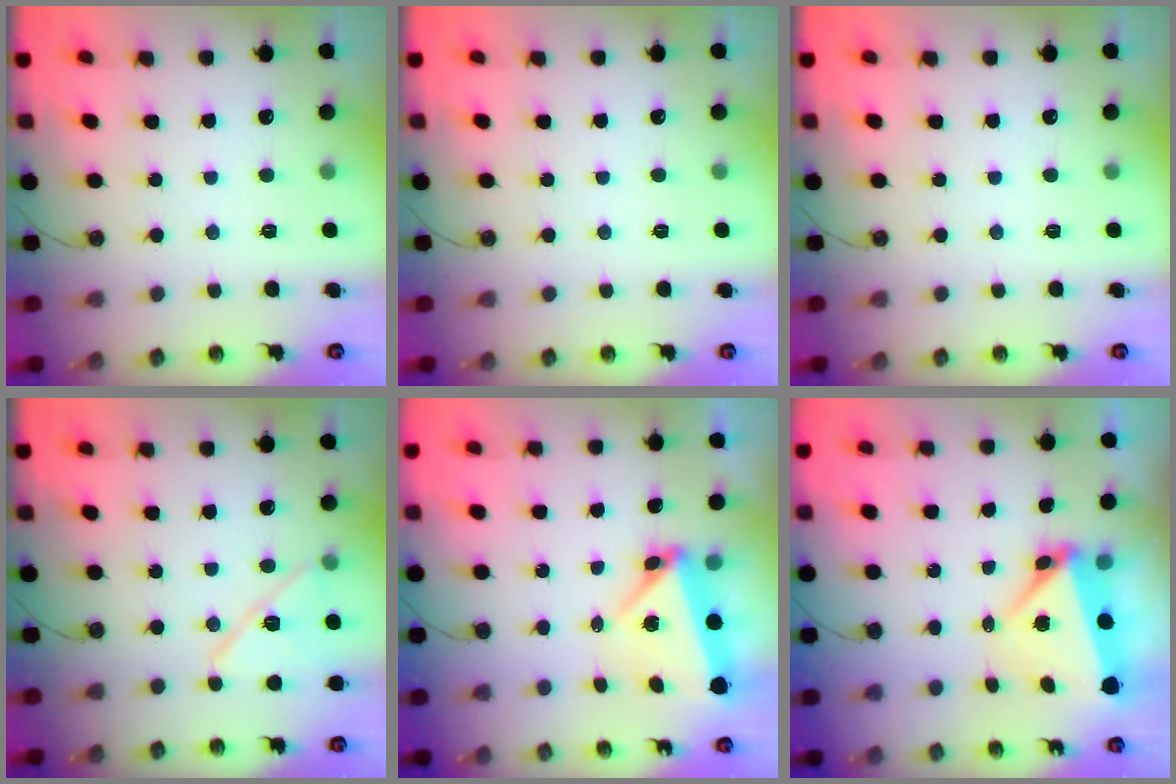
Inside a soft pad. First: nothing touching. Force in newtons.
{"total": 0.0}
{"total": 0.0}
{"total": 12.7, "press": 12.7, "slide": 1.4}
{"total": 5.9, "press": 5.9, "slide": 0.2}
{"total": 6.0, "press": 6.0, "slide": 0.3}